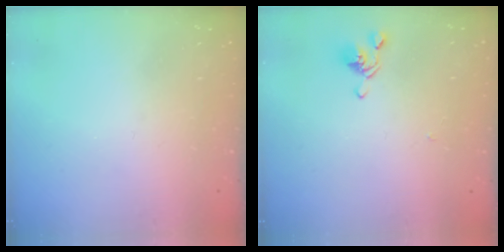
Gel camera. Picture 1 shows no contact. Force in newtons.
{"total": 2.5, "press": 2.3, "slide": 0.9}